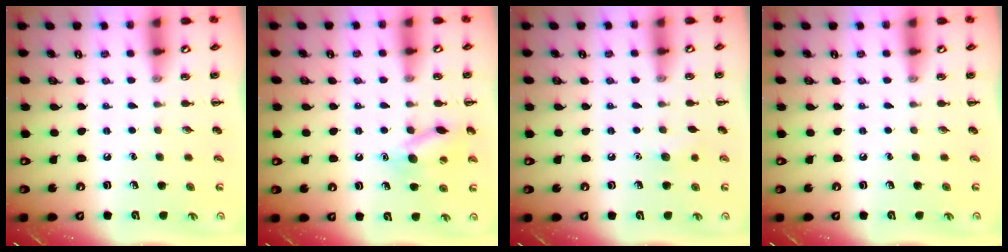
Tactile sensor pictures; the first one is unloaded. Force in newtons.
{"total": 11.5, "press": 11.4, "slide": 1.6}
{"total": 4.9, "press": 4.7, "slide": 1.4}
{"total": 0.0}